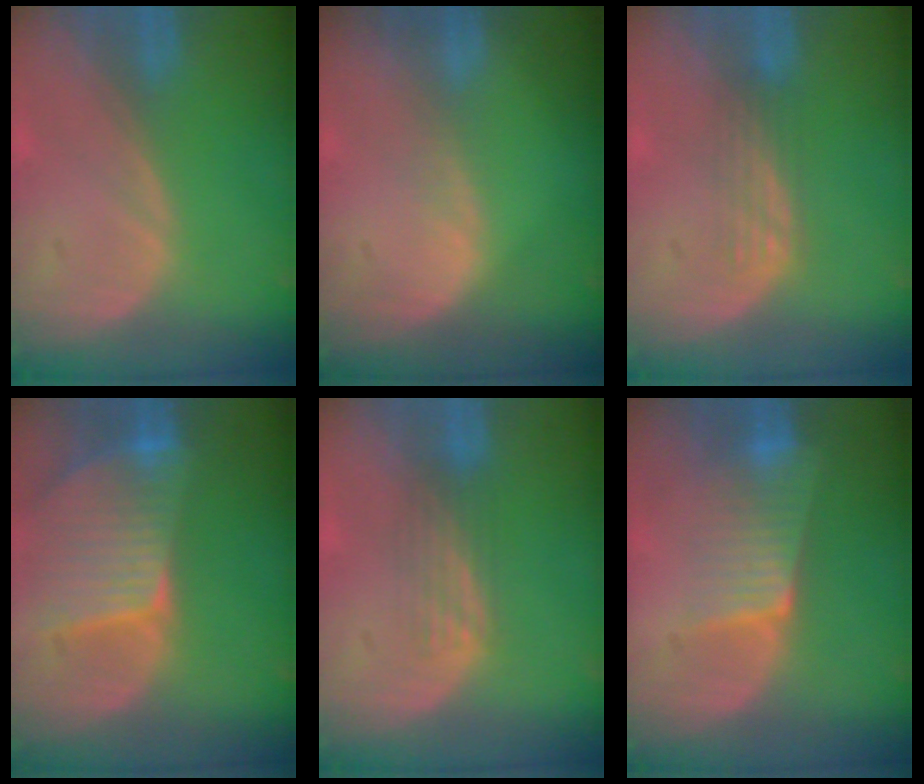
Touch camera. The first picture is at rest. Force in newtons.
{"total": 0.9, "press": 0.9, "slide": 0.1}
{"total": 2.9, "press": 2.6, "slide": 1.4}
{"total": 9.5, "press": 8.4, "slide": 4.5}
{"total": 2.9, "press": 2.9, "slide": 0.2}
{"total": 6.6, "press": 5.9, "slide": 2.9}